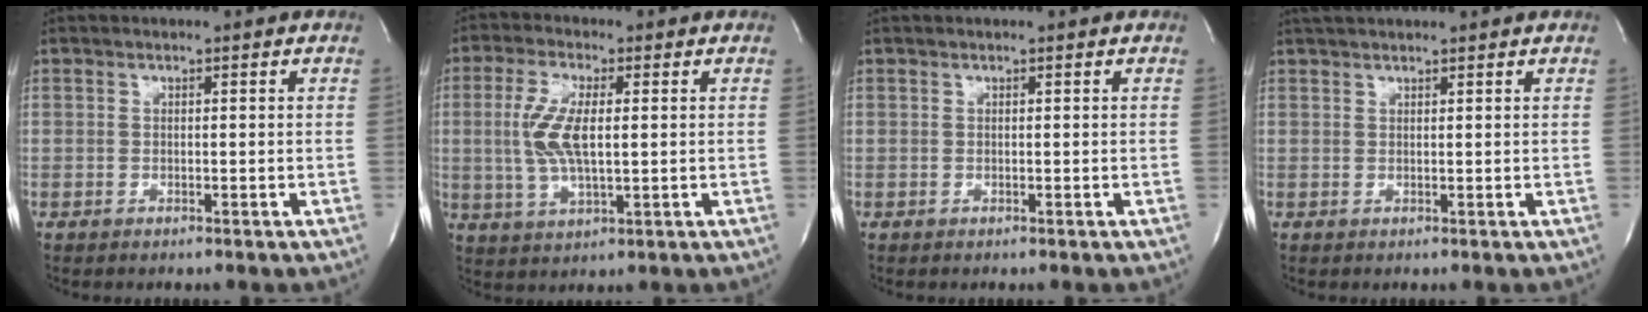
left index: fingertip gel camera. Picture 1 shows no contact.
{"total": 7.9, "force": [0.4, 2.5, 7.5], "torque": [-0.175, -0.007, 0.014]}
{"total": 0.8, "force": [0.8, 0.0, 0.3], "torque": [-0.005, 0.011, 0.012]}
{"total": 4.4, "force": [4.0, 0.3, 1.8], "torque": [-0.028, 0.034, 0.066]}